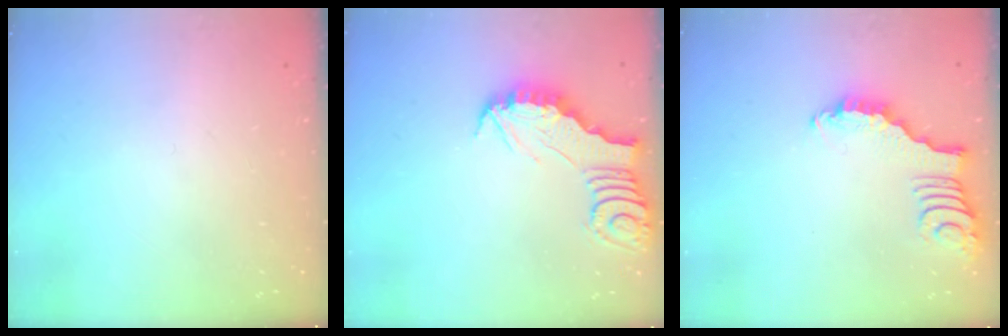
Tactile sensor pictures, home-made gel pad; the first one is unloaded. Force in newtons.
{"total": 3.0, "press": 3.0, "slide": 0.3}
{"total": 2.3, "press": 2.3, "slide": 0.3}